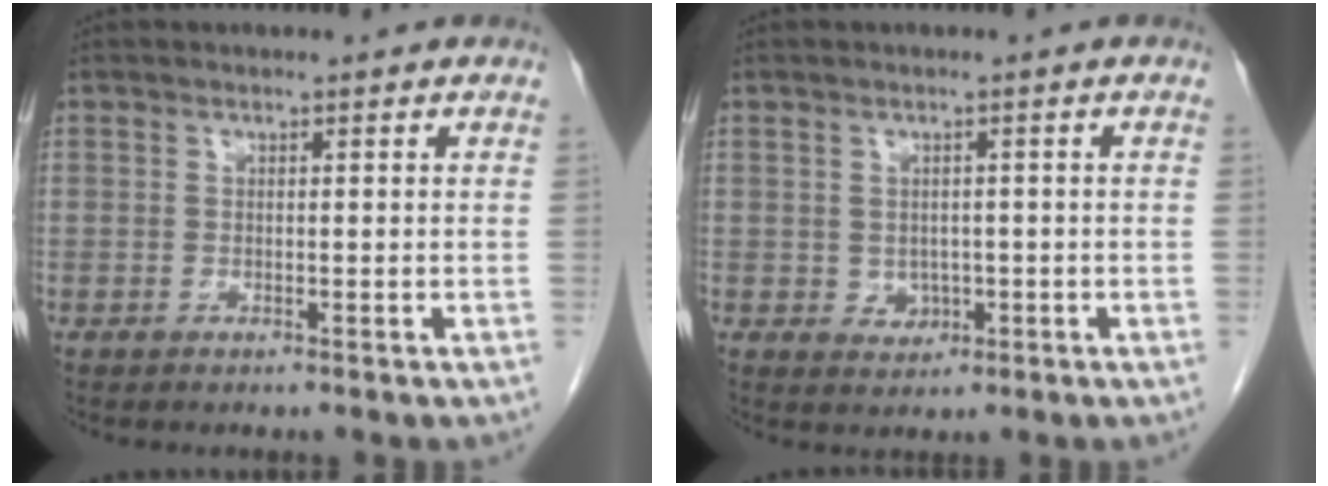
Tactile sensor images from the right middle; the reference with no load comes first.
{"total": 2.2, "force": [-0.3, 1.8, 1.1], "torque": [-0.020, -0.001, 0.004]}